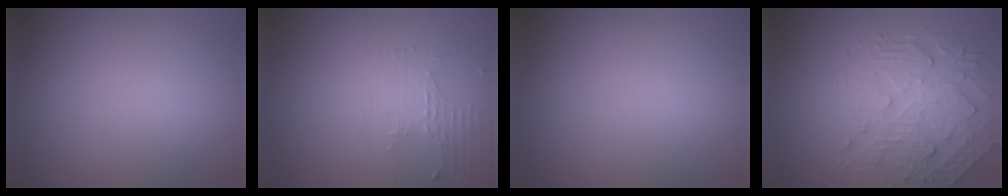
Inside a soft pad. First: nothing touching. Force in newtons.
{"total": 2.0, "press": 1.5, "slide": 1.4}
{"total": 0.0}
{"total": 4.9, "press": 3.7, "slide": 3.2}